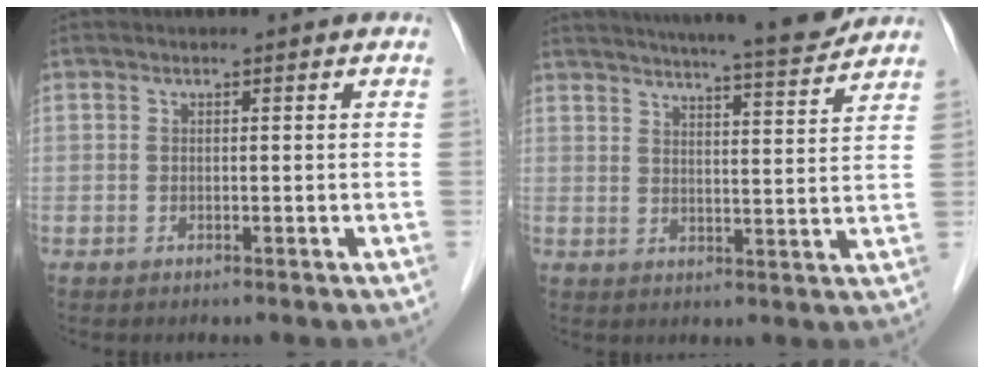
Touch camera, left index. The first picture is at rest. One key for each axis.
{"total": 14.9, "fx": 13.5, "fy": 0.1, "fz": 6.2, "tx": -0.101, "ty": -0.009, "tz": 0.179}